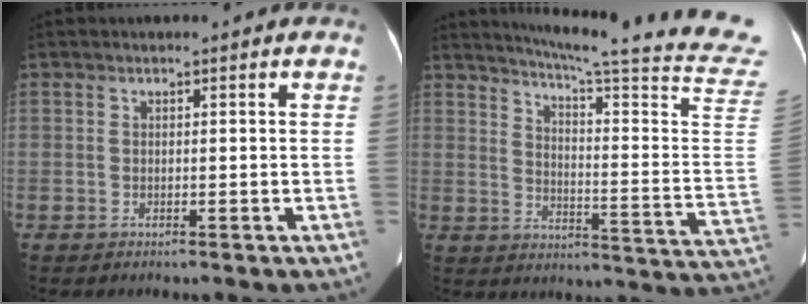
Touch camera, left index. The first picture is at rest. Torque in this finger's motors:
{"motor_torque": [-0.45, -1.65, -0.05, 0.04]}